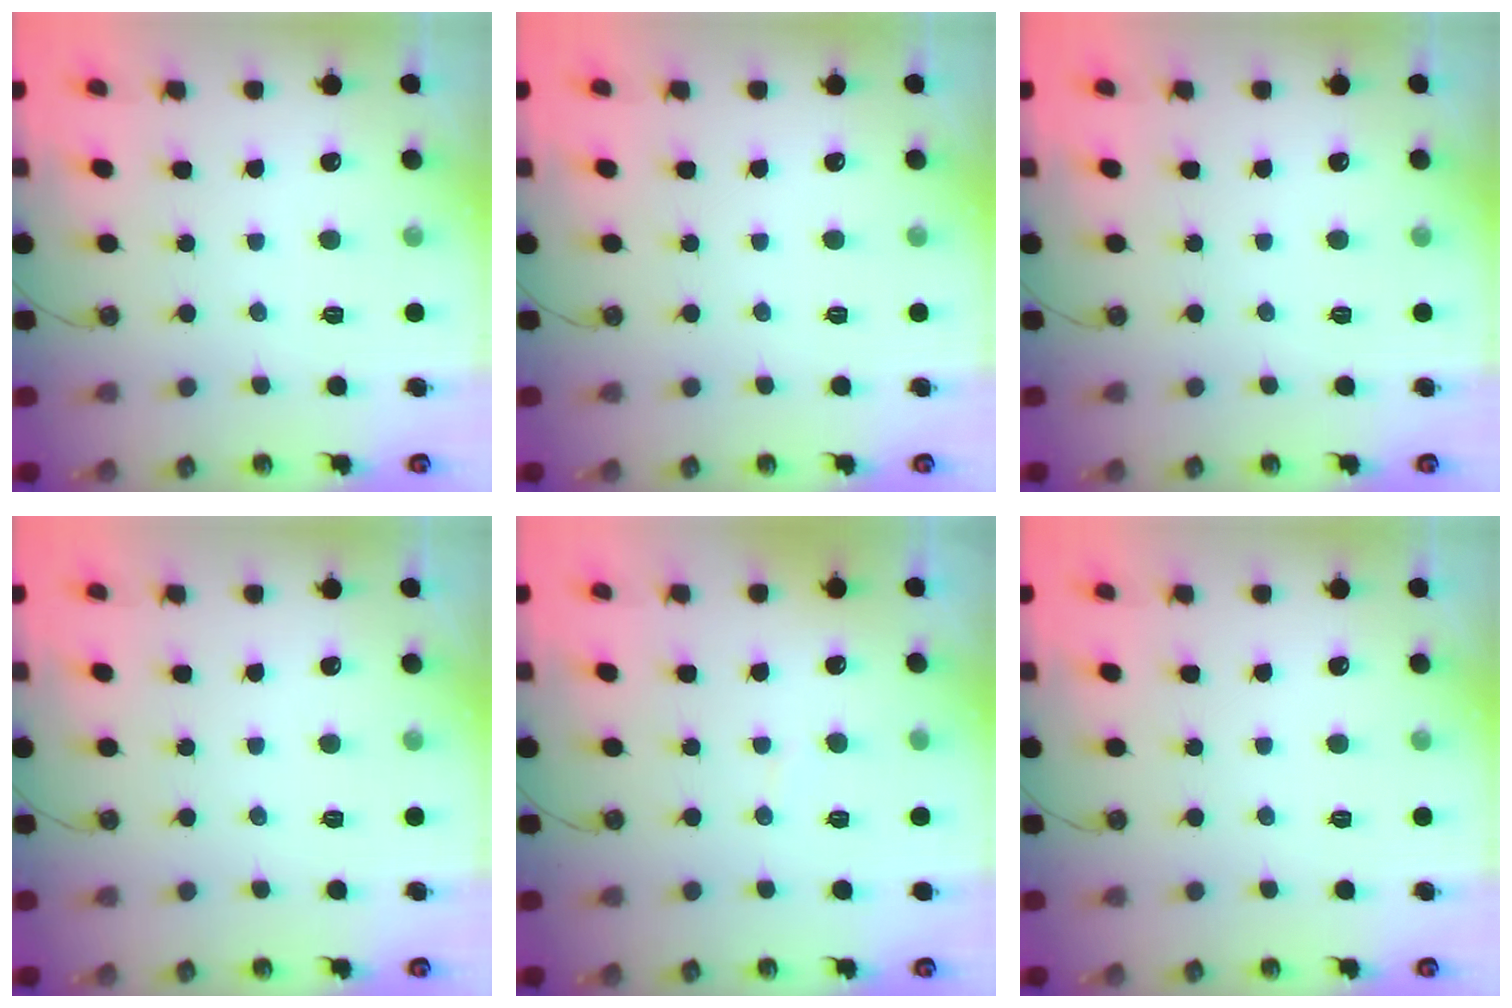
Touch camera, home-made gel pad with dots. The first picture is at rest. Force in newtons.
{"total": 0.0}
{"total": 0.0}
{"total": 0.0}
{"total": 2.9, "press": 2.9, "slide": 0.3}
{"total": 0.0}